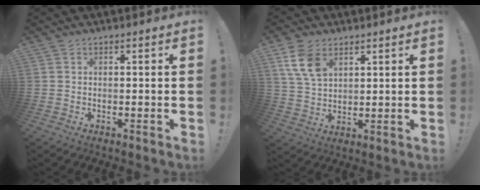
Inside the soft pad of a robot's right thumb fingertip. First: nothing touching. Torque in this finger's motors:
{"motor_torque": [0.36, 0.89, 0.61, 0.84, 0.05]}